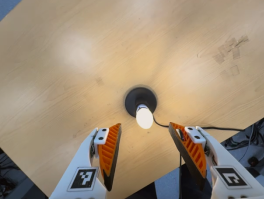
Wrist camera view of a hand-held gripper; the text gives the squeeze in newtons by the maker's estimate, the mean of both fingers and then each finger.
{"total": 0.0}